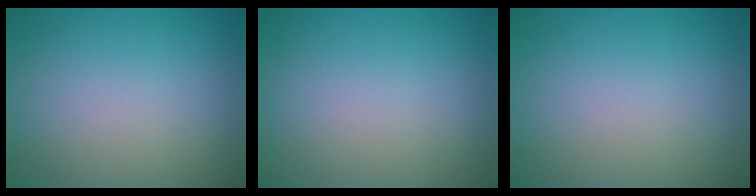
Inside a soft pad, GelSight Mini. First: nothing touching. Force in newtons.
{"total": 0.0}
{"total": 0.0}